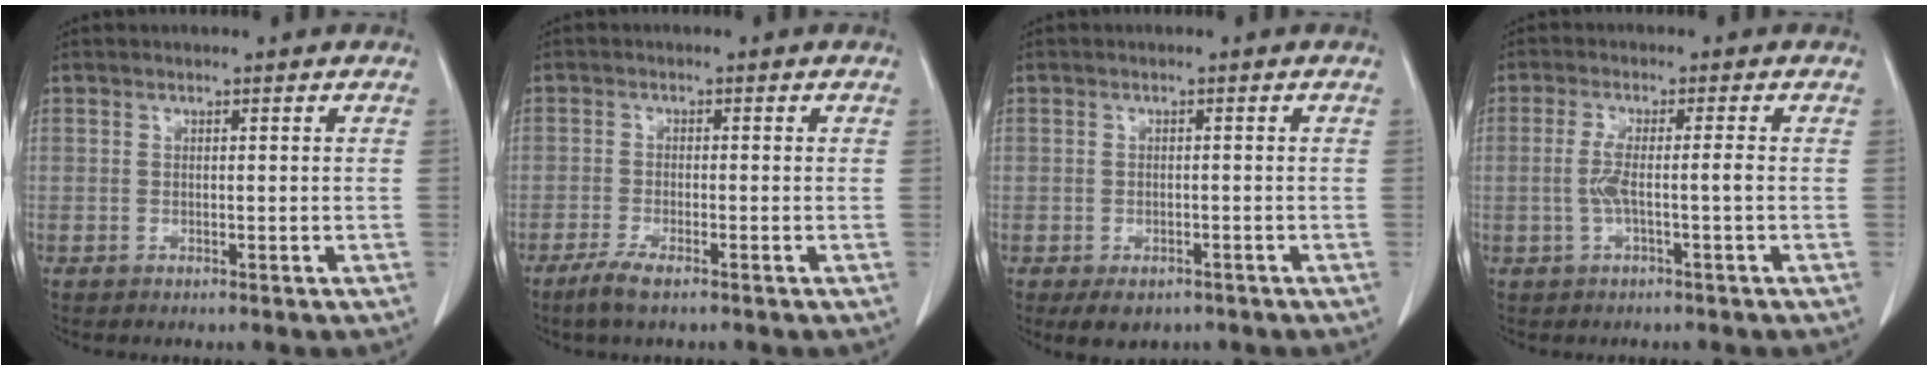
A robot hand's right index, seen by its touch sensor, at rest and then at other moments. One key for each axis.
{"total": 3.5, "fx": -2.5, "fy": 0.5, "fz": 2.5, "tx": -0.055, "ty": -0.006, "tz": -0.049}
{"total": 4.4, "fx": -2.9, "fy": 2.8, "fz": 1.7, "tx": -0.019, "ty": -0.001, "tz": -0.035}
{"total": 3.8, "fx": -0.7, "fy": -0.2, "fz": 3.7, "tx": -0.077, "ty": 0.008, "tz": -0.010}